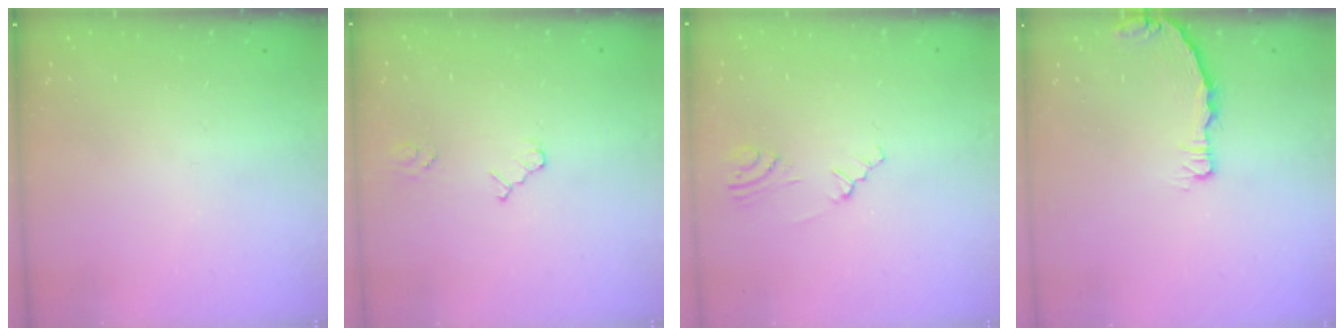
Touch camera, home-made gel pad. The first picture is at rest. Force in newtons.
{"total": 2.6, "press": 2.6, "slide": 0.4}
{"total": 1.0, "press": 0.9, "slide": 0.4}
{"total": 3.2, "press": 3.2, "slide": 0.3}